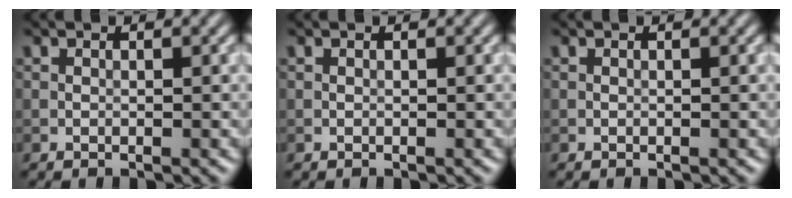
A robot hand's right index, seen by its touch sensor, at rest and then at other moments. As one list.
[{"total": 0.0}, {"total": 0.0}]